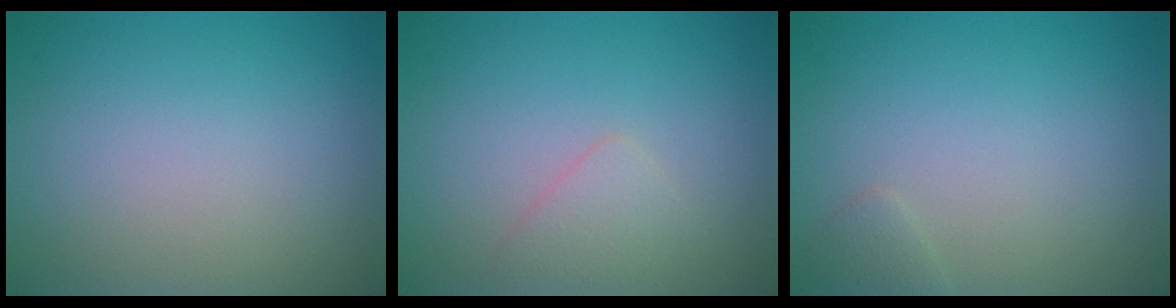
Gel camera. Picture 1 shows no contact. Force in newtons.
{"total": 1.5, "press": 1.5, "slide": 0.0}
{"total": 0.8, "press": 0.8, "slide": 0.0}